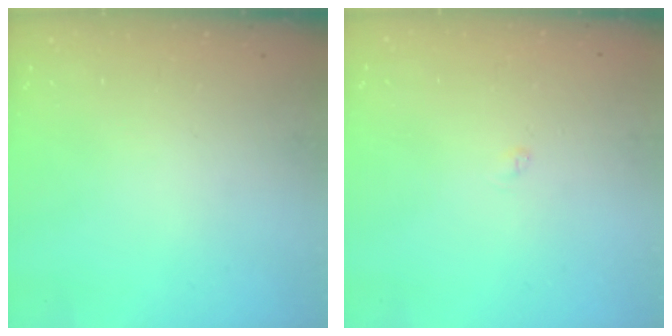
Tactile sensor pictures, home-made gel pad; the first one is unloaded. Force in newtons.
{"total": 1.9, "press": 1.9, "slide": 0.3}